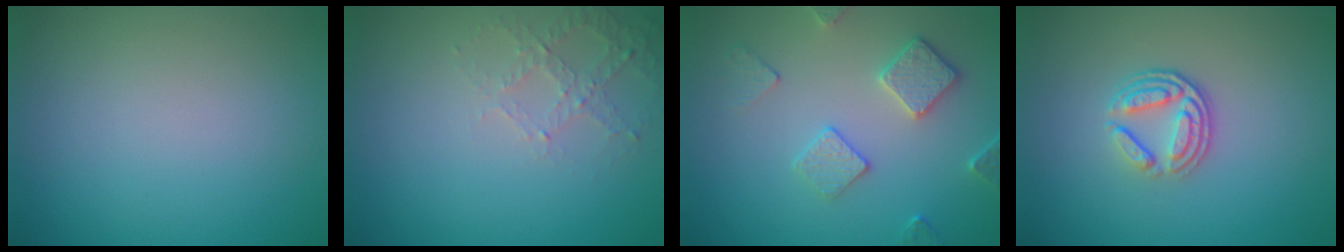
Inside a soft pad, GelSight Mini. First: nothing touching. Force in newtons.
{"total": 2.2, "press": 2.1, "slide": 0.6}
{"total": 3.4, "press": 3.0, "slide": 1.6}
{"total": 3.6, "press": 2.6, "slide": 2.6}